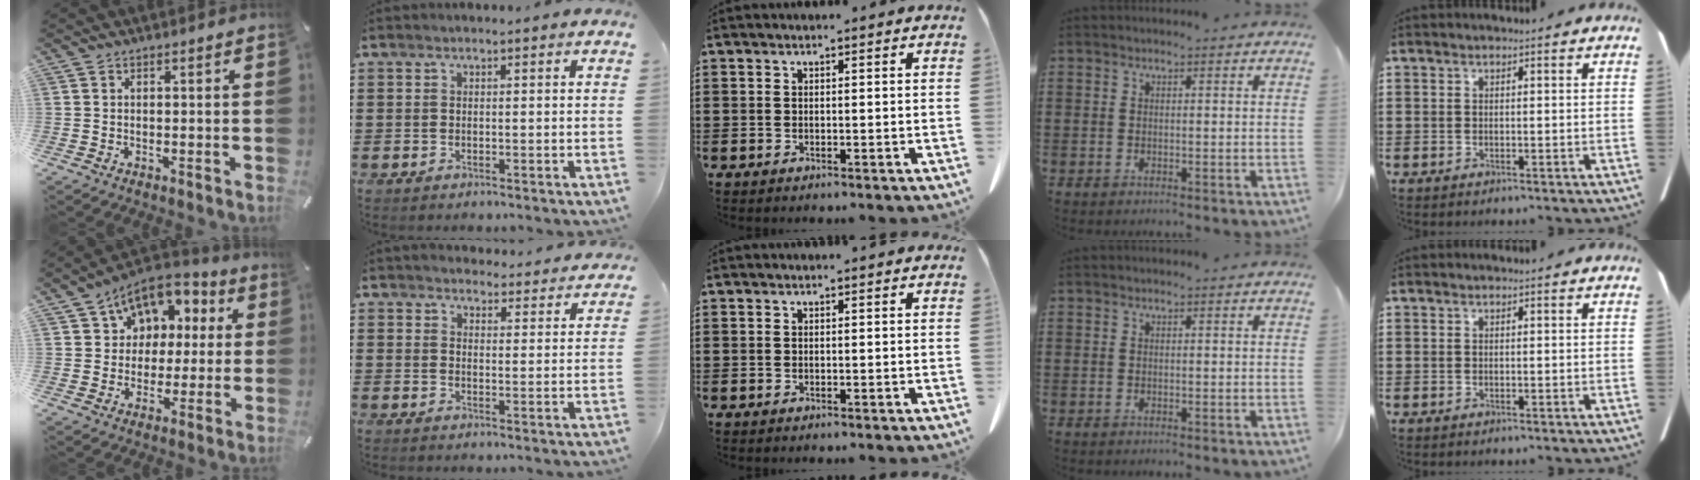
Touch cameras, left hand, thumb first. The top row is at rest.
{"thumb": {"total": 10.9, "force": [5.2, 8.8, 3.6], "torque": [-0.059, -0.033, 0.099]}, "index": {"total": 3.9, "force": [3.8, 0.5, 0.0], "torque": [-0.006, -0.021, 0.068]}}